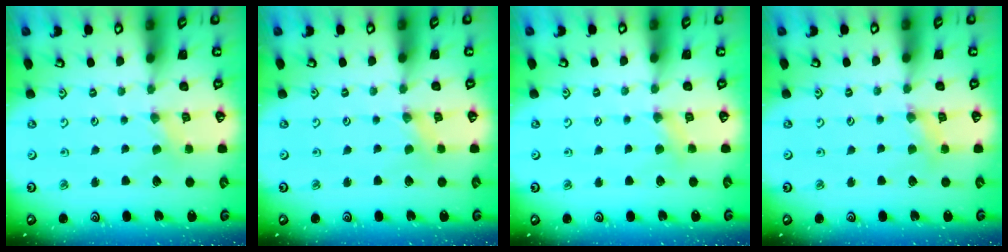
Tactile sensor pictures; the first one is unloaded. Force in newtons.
{"total": 0.0}
{"total": 4.3, "press": 4.3, "slide": 0.6}
{"total": 2.7, "press": 2.7, "slide": 0.3}